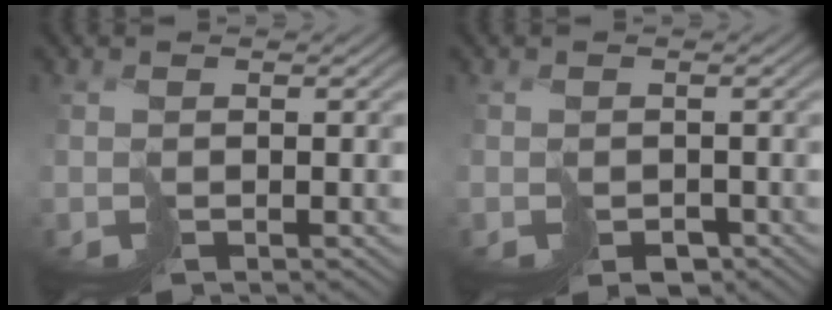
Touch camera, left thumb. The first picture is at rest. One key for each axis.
{"total": 2.4, "fx": -1.3, "fy": 1.8, "fz": 0.8, "tx": -0.010, "ty": -0.009, "tz": -0.015}